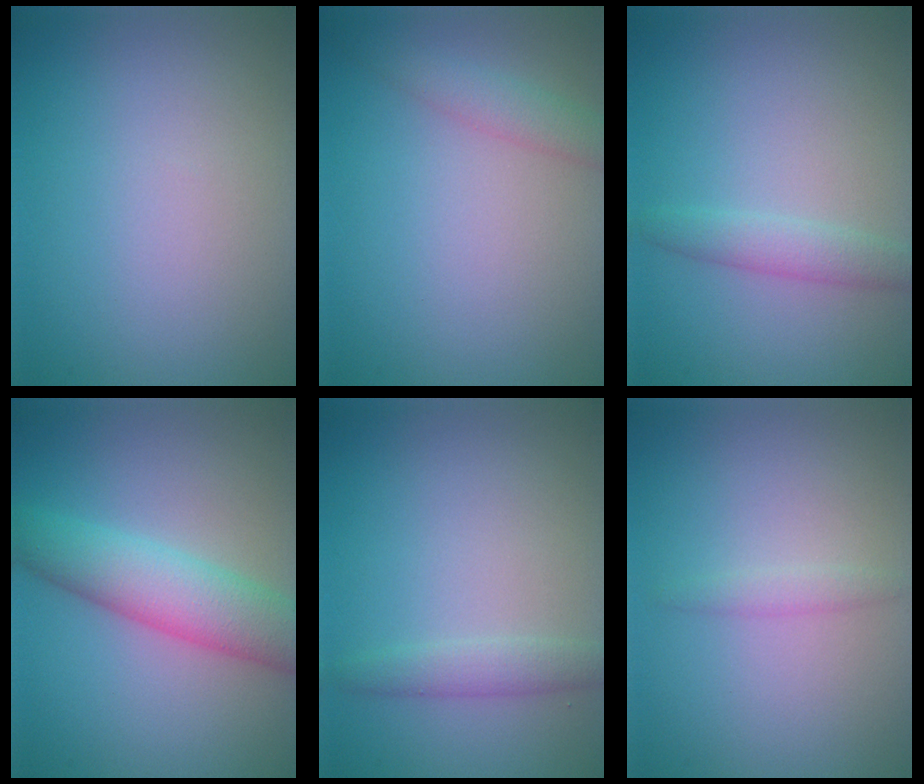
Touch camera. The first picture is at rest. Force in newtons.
{"total": 2.1, "press": 2.1, "slide": 0.1}
{"total": 2.1, "press": 2.1, "slide": 0.1}
{"total": 5.9, "press": 5.8, "slide": 0.3}
{"total": 1.9, "press": 1.9, "slide": 0.0}
{"total": 1.0, "press": 1.0, "slide": 0.0}